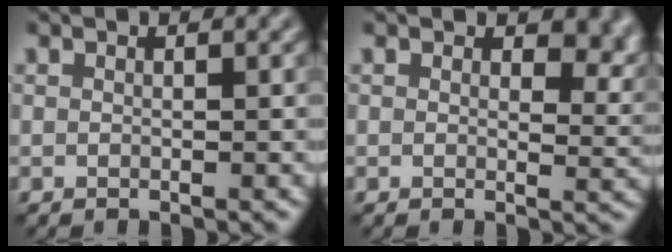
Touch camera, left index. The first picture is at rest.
{"total": 4.1, "force": [2.3, 2.2, 2.7], "torque": [-0.031, -0.006, 0.026]}